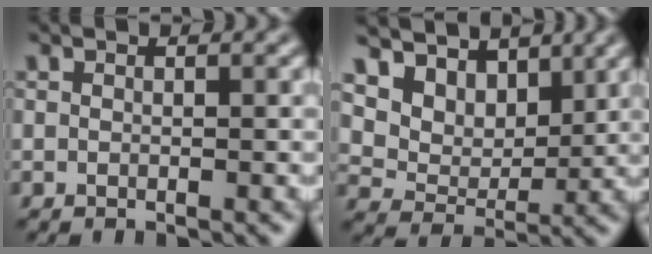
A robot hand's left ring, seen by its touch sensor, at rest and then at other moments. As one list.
[{"total": 8.8, "force": [5.4, 5.8, 3.9], "torque": [-0.097, -0.008, 0.103]}]